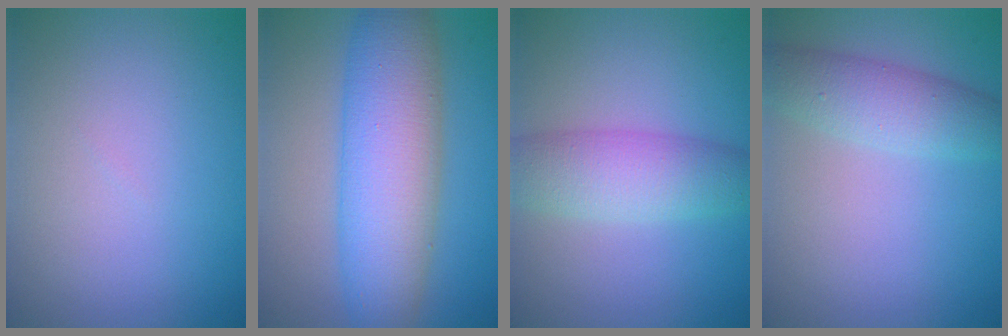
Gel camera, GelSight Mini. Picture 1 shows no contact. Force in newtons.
{"total": 8.6, "press": 8.6, "slide": 0.1}
{"total": 5.0, "press": 5.0, "slide": 0.1}
{"total": 3.8, "press": 3.8, "slide": 0.2}